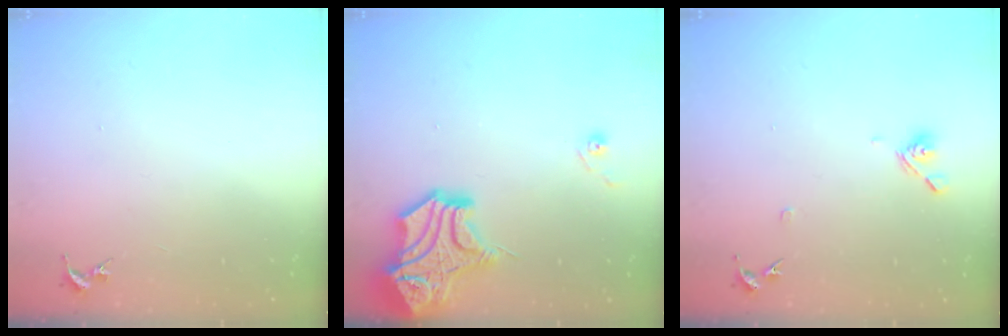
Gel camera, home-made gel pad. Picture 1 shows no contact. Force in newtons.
{"total": 21.1, "press": 21.0, "slide": 2.6}
{"total": 7.5, "press": 7.3, "slide": 1.6}